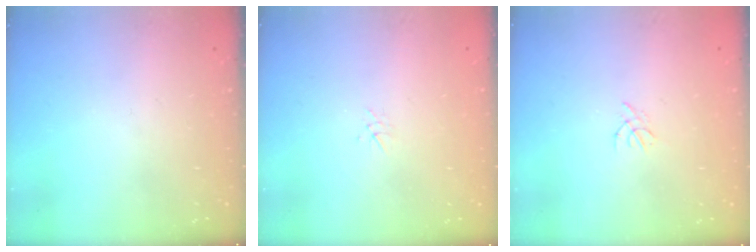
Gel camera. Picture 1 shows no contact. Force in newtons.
{"total": 3.7, "press": 3.6, "slide": 0.5}
{"total": 0.8, "press": 0.7, "slide": 0.3}